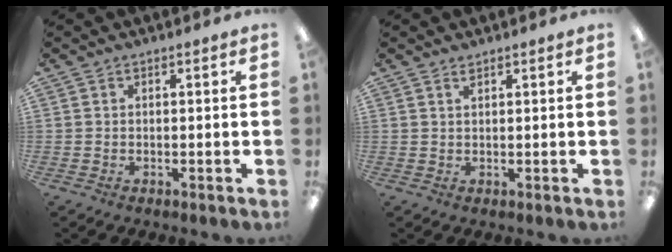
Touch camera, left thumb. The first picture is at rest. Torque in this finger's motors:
{"motor_torque": [0.01, -0.05, -0.25, 0.07, -0.01]}